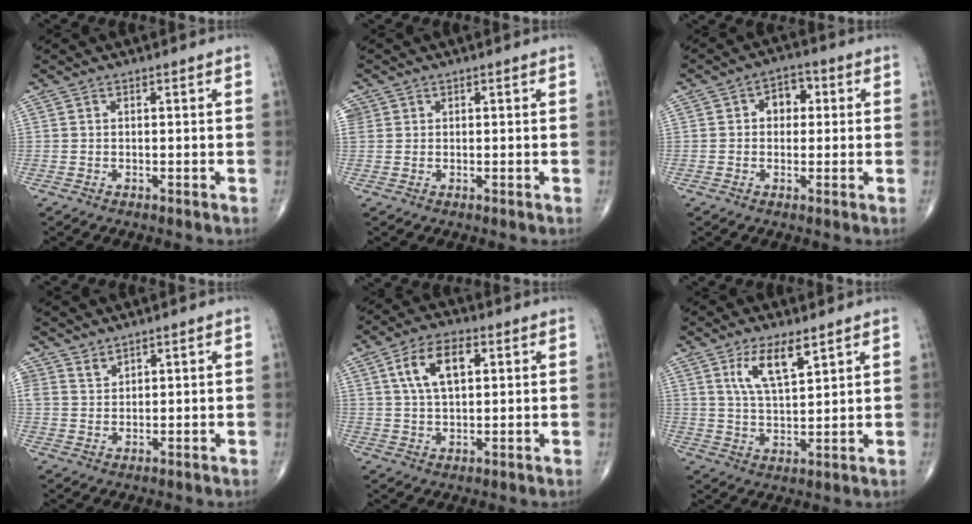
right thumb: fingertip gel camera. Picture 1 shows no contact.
{"total": 2.1, "force": [0.8, 1.9, 0.4], "torque": [0.002, 0.006, 0.015]}
{"total": 5.0, "force": [0.8, 3.8, 3.2], "torque": [-0.018, 0.011, 0.004]}
{"total": 2.3, "force": [2.0, 1.0, 0.2], "torque": [0.012, -0.017, 0.036]}
{"total": 9.3, "force": [3.0, 4.7, 7.4], "torque": [-0.129, 0.001, 0.053]}
{"total": 8.2, "force": [4.6, 2.7, 6.3], "torque": [-0.111, -0.025, 0.092]}